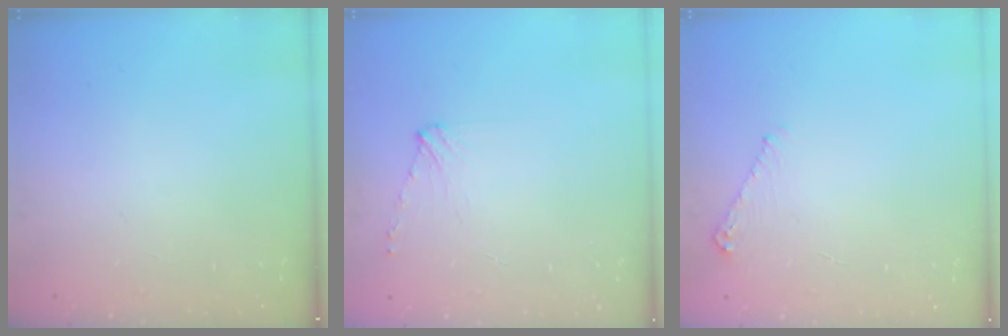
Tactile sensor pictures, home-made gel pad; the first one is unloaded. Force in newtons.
{"total": 4.3, "press": 4.2, "slide": 0.6}
{"total": 4.7, "press": 4.7, "slide": 0.7}